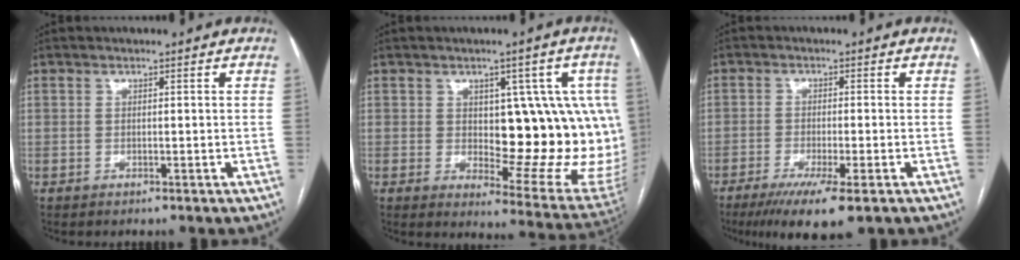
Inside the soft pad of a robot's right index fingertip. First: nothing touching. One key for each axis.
{"total": 16.0, "fx": 1.2, "fy": 6.8, "fz": 14.4, "tx": -0.133, "ty": 0.009, "tz": 0.028}
{"total": 8.3, "fx": -5.0, "fy": 1.0, "fz": 6.5, "tx": -0.108, "ty": -0.021, "tz": -0.079}